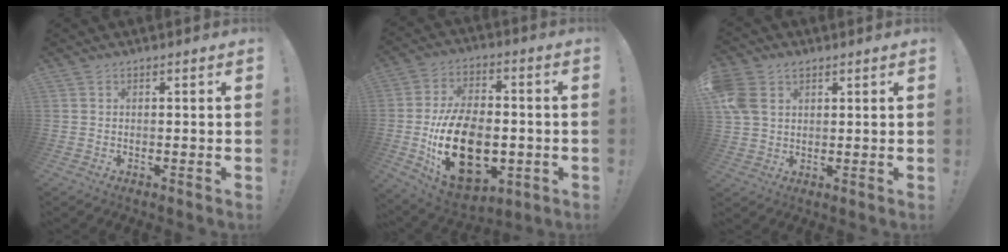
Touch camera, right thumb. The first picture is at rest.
{"total": 24.8, "force": [-5.4, 15.9, 18.3], "torque": [-0.339, 0.027, -0.070]}
{"total": 8.2, "force": [3.2, 6.0, 4.6], "torque": [-0.092, 0.001, 0.066]}